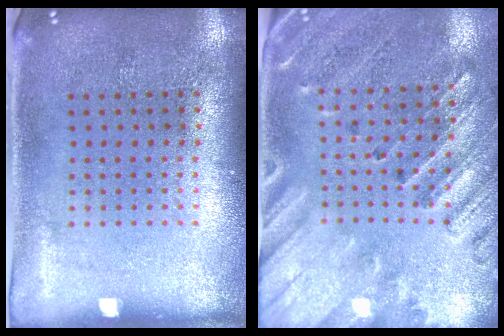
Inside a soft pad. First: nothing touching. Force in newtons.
{"total": 2.4, "press": 2.1, "slide": 1.3}